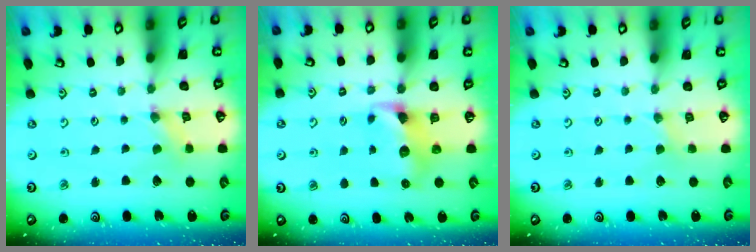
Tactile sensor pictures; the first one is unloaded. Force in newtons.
{"total": 6.9, "press": 6.9, "slide": 0.7}
{"total": 1.0, "press": 1.0, "slide": 0.3}